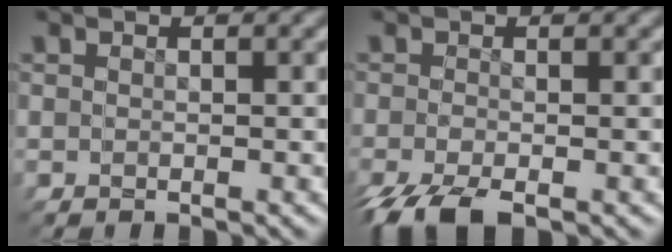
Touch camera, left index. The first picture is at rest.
{"total": 2.2, "force": [-2.0, -0.8, 0.5], "torque": [-0.001, -0.004, -0.028]}